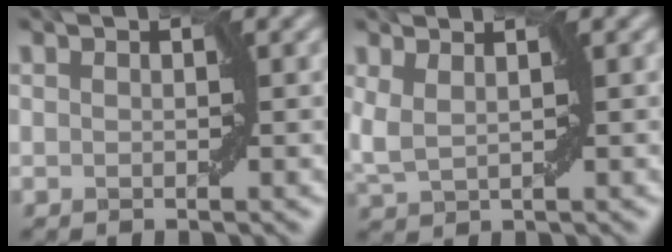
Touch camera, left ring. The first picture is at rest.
{"total": 2.0, "force": [1.0, 0.7, 1.6], "torque": [-0.041, 0.002, 0.022]}